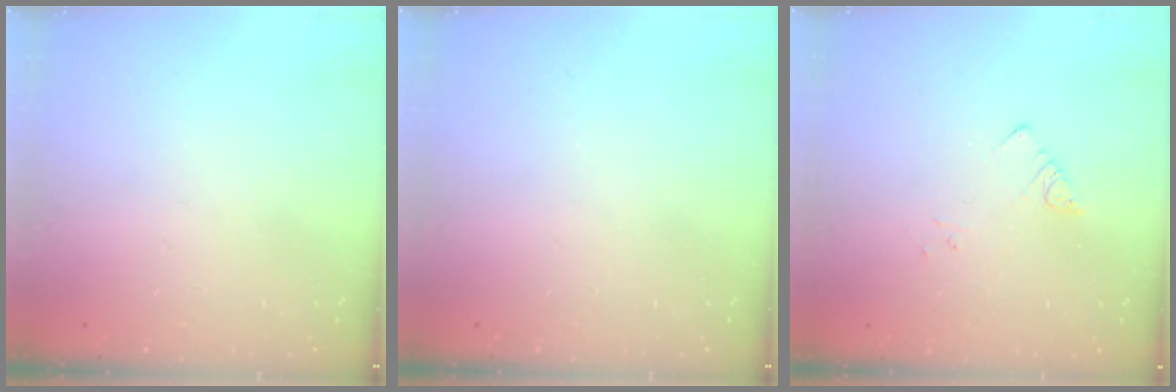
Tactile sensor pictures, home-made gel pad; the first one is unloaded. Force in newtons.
{"total": 0.0}
{"total": 4.0, "press": 3.9, "slide": 0.5}